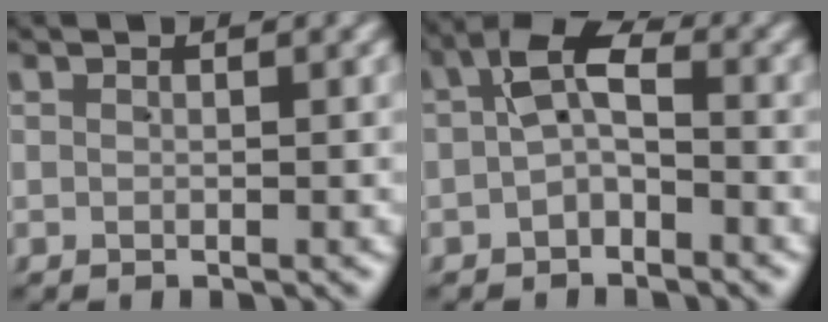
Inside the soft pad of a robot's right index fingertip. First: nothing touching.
{"total": 4.1, "force": [-0.3, 2.8, 3.0], "torque": [-0.036, -0.005, -0.011]}